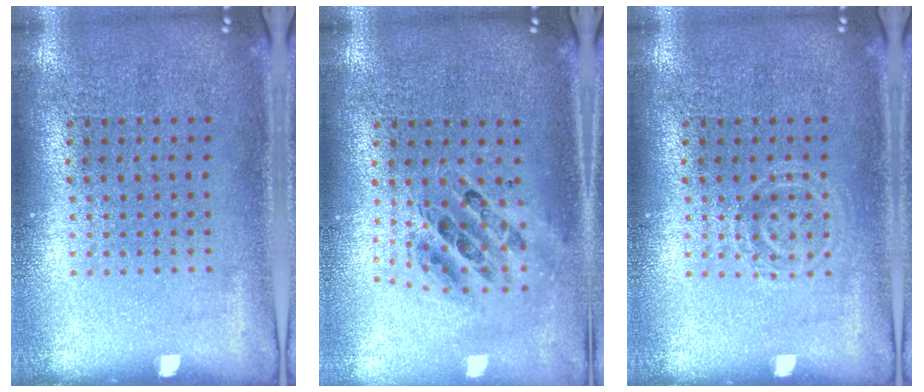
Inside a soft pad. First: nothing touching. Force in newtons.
{"total": 0.7, "press": 0.7, "slide": 0.1}
{"total": 1.2, "press": 1.2, "slide": 0.3}